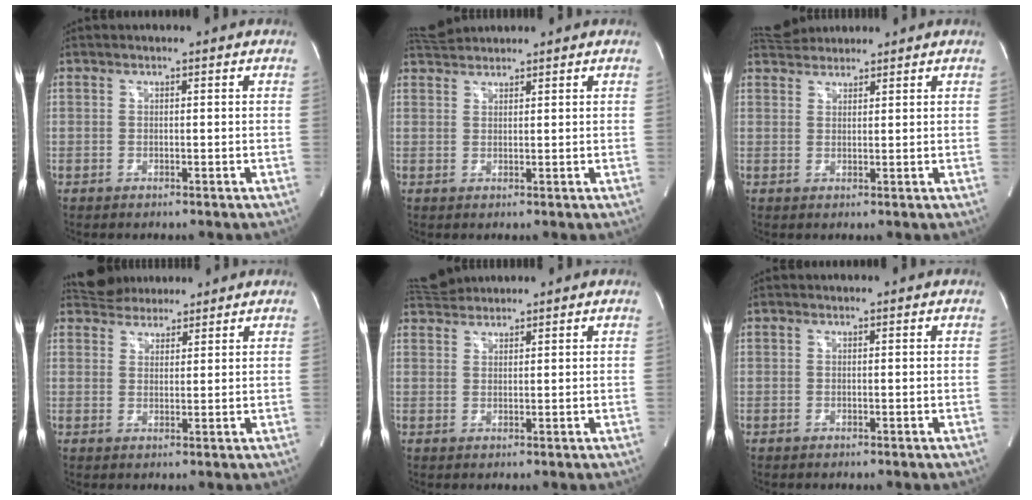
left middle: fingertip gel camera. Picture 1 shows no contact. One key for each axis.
{"total": 3.2, "fx": 3.2, "fy": 0.4, "fz": 0.1, "tx": -0.013, "ty": 0.023, "tz": 0.064}
{"total": 4.4, "fx": 4.2, "fy": 1.2, "fz": 0.6, "tx": -0.015, "ty": 0.031, "tz": 0.076}
{"total": 5.7, "fx": 5.2, "fy": 2.3, "fz": 0.9, "tx": -0.015, "ty": 0.024, "tz": 0.088}
{"total": 3.7, "fx": 3.6, "fy": 0.7, "fz": 0.1, "tx": -0.014, "ty": 0.024, "tz": 0.072}
{"total": 0.0}